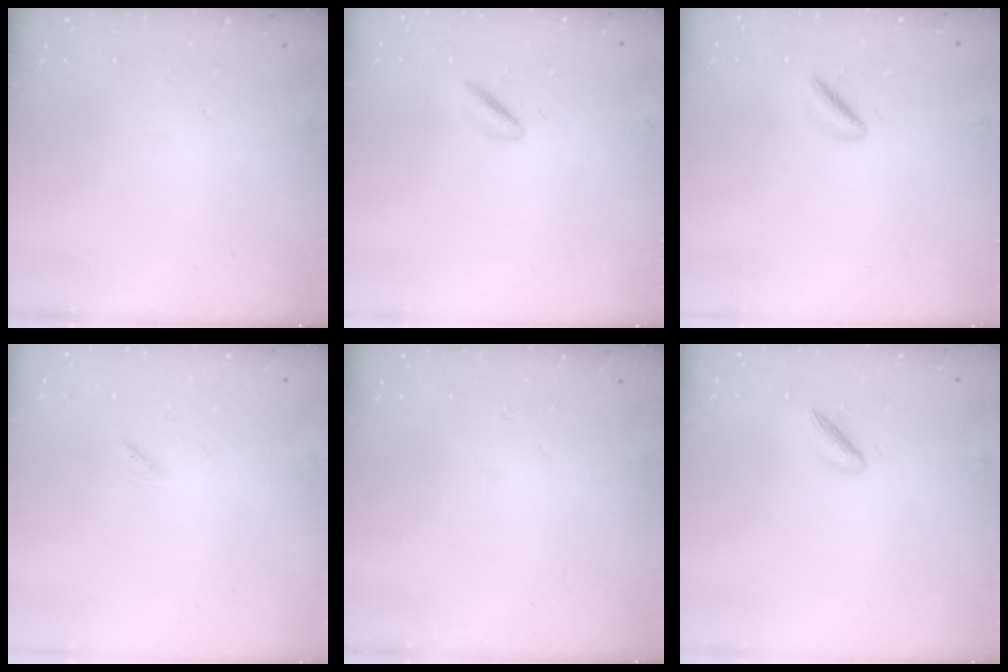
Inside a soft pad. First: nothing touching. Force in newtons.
{"total": 1.6, "press": 1.3, "slide": 0.8}
{"total": 1.4, "press": 1.2, "slide": 0.7}
{"total": 1.2, "press": 1.1, "slide": 0.3}
{"total": 0.0}
{"total": 3.2, "press": 3.1, "slide": 0.9}